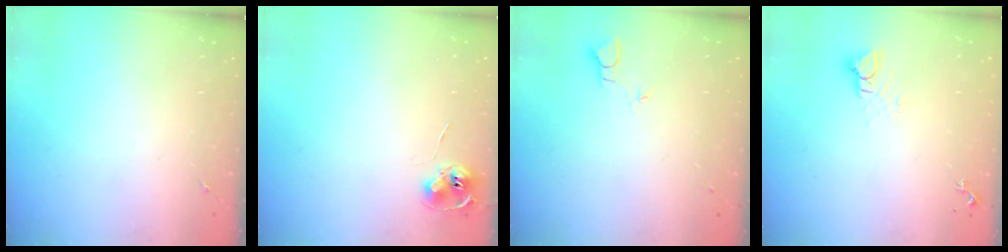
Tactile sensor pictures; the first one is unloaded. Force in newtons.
{"total": 7.5, "press": 7.5, "slide": 0.5}
{"total": 2.0, "press": 2.0, "slide": 0.1}
{"total": 5.6, "press": 5.6, "slide": 0.4}